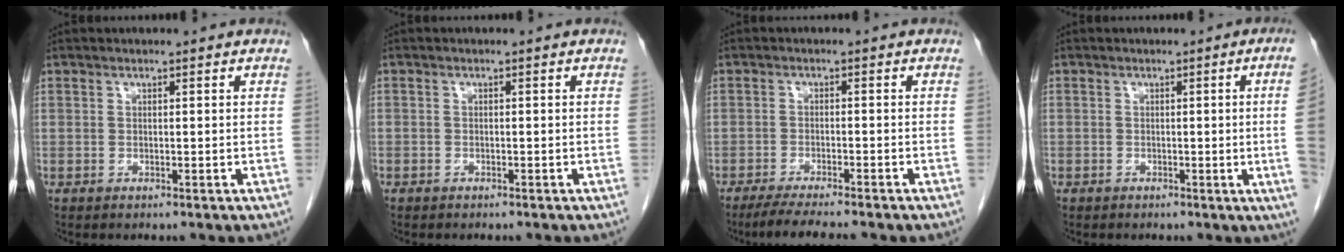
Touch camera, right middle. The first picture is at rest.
{"total": 0.8, "force": [-0.6, 0.5, 0.0], "torque": [-0.005, 0.003, -0.011]}
{"total": 7.1, "force": [-6.0, 0.1, 3.8], "torque": [-0.056, -0.017, -0.095]}
{"total": 5.5, "force": [-0.5, -1.9, 5.1], "torque": [-0.045, -0.008, -0.006]}